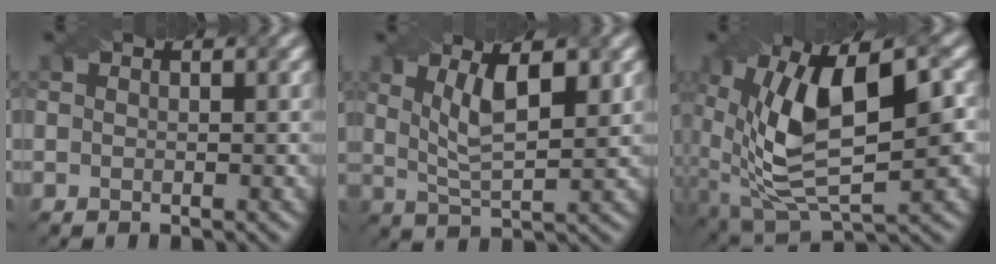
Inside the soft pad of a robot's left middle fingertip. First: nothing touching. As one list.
[{"total": 5.7, "force": [1.9, 1.9, 5.0], "torque": [-0.098, -0.002, 0.040]}, {"total": 12.4, "force": [1.7, 5.6, 11.0], "torque": [-0.205, -0.003, 0.032]}]